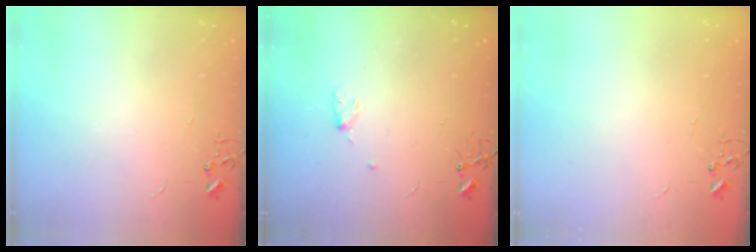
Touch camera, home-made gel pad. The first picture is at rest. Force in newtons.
{"total": 6.2, "press": 5.4, "slide": 3.0}
{"total": 0.0}